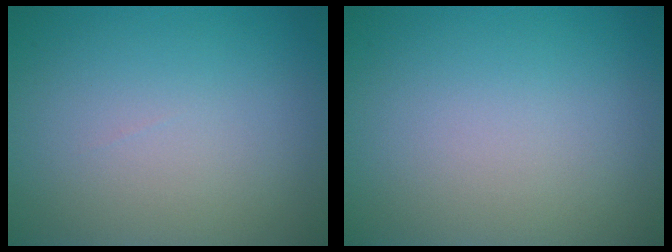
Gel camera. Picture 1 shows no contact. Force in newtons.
{"total": 0.0}